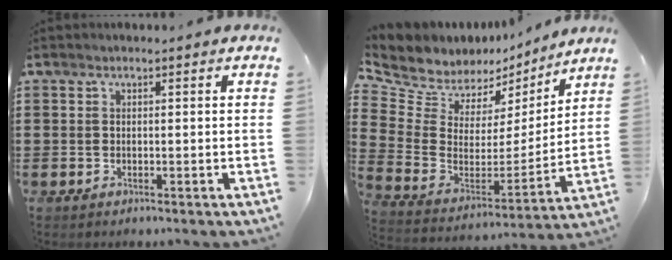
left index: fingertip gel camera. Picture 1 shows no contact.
{"total": 7.0, "force": [5.9, 3.7, 0.8], "torque": [-0.062, -0.051, 0.106]}